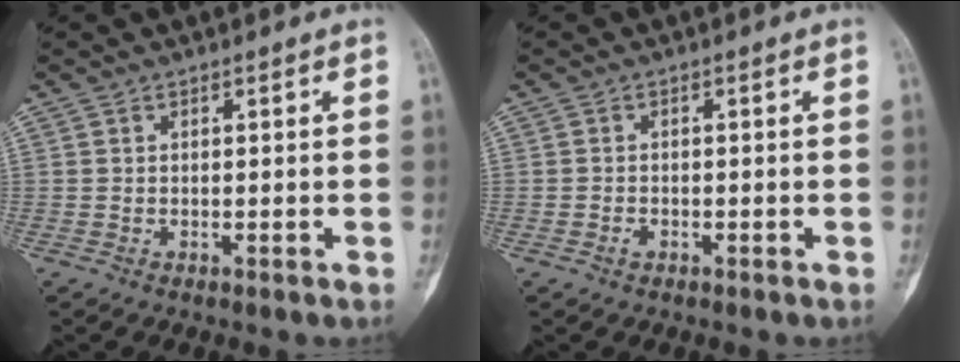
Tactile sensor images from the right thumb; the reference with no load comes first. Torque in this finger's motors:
{"motor_torque": [-0.48, -0.19, -0.23, -0.16, 0.06]}